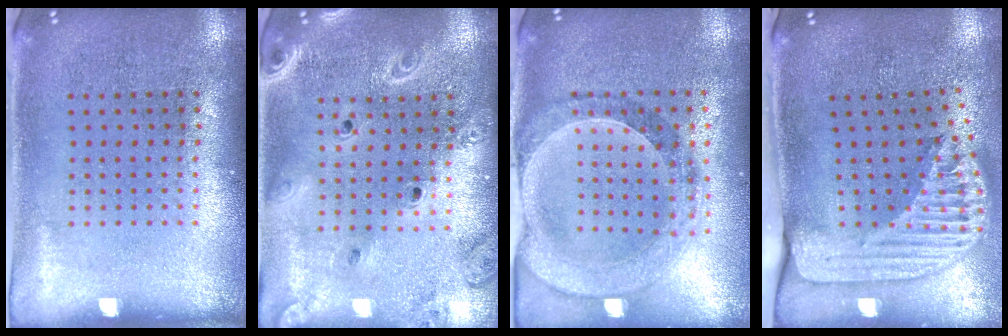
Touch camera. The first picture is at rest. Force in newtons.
{"total": 2.3, "press": 2.1, "slide": 0.9}
{"total": 1.4, "press": 1.4, "slide": 0.3}
{"total": 2.6, "press": 1.9, "slide": 1.8}